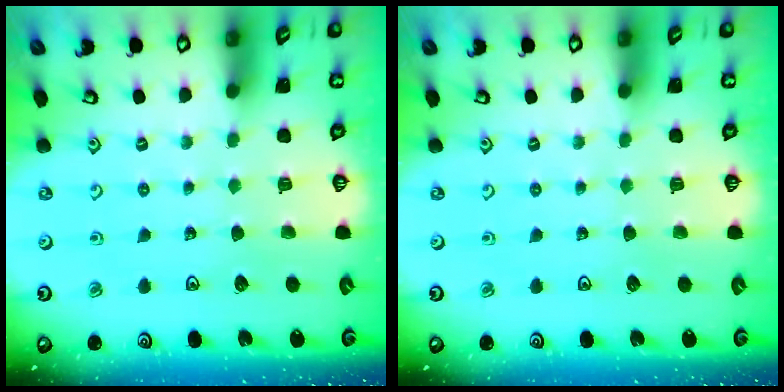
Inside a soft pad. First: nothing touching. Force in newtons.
{"total": 0.0}